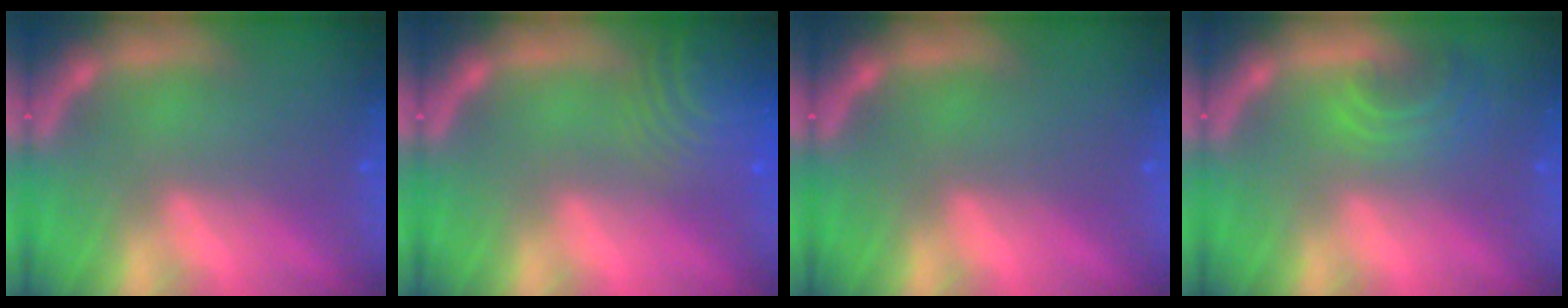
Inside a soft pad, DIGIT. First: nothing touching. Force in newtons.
{"total": 9.1}
{"total": 0.0}
{"total": 2.9}